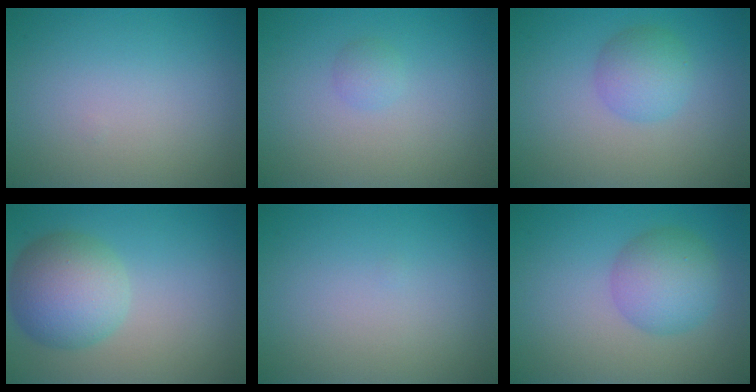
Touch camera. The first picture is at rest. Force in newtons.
{"total": 1.0, "press": 1.0, "slide": 0.0}
{"total": 2.8, "press": 2.8, "slide": 0.1}
{"total": 6.0, "press": 6.0, "slide": 0.2}
{"total": 0.0}
{"total": 4.4, "press": 4.4, "slide": 0.1}